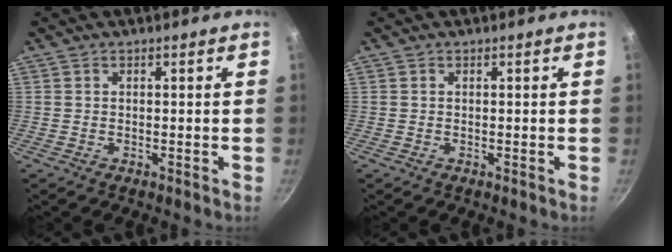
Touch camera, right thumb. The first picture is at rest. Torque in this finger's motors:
{"motor_torque": [-0.09, 0.33, 0.40, -0.20, -0.02]}